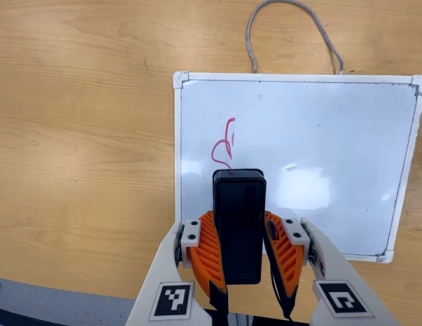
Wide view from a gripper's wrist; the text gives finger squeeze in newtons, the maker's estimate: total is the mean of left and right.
{"total": 8.3, "left": 6.8, "right": 9.8}